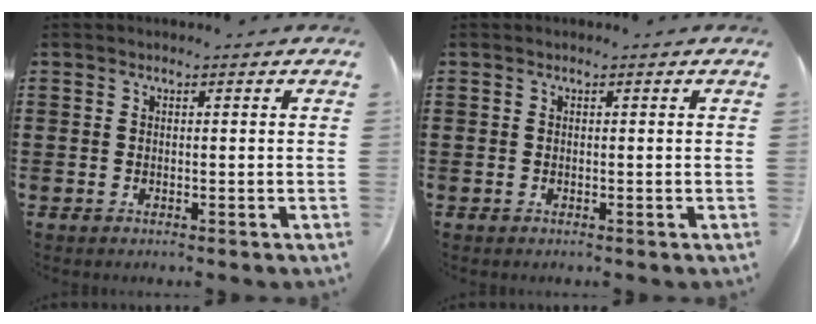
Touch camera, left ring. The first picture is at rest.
{"total": 0.0}